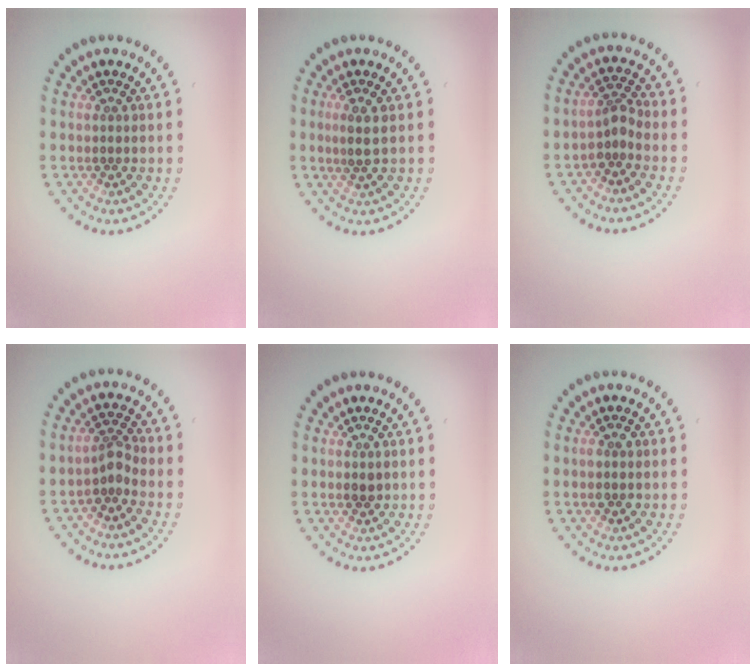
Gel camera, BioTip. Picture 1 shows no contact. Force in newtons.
{"total": 2.0, "press": 1.7, "slide": 1.0}
{"total": 1.9, "press": 1.4, "slide": 1.3}
{"total": 2.0, "press": 1.4, "slide": 1.4}
{"total": 1.0, "press": 1.0, "slide": 0.1}
{"total": 1.4, "press": 1.4, "slide": 0.1}